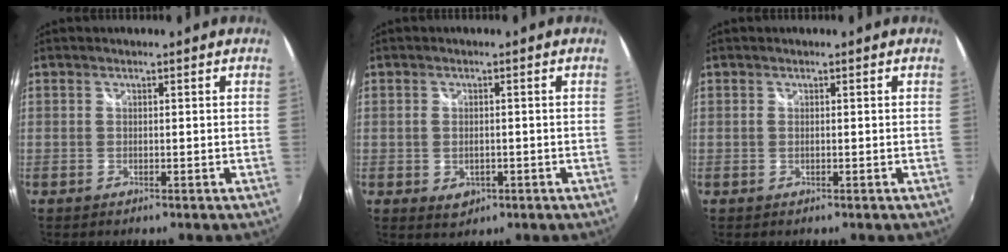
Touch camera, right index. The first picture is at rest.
{"total": 3.2, "force": [-0.9, 2.5, 1.8], "torque": [-0.034, -0.002, -0.009]}
{"total": 0.0}